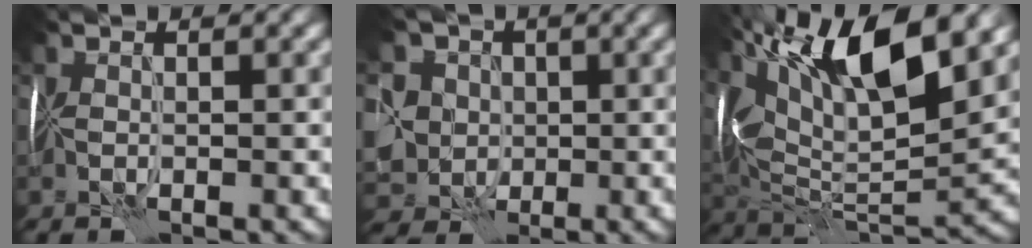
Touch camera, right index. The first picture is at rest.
{"total": 9.0, "force": [0.4, 8.2, 3.7], "torque": [-0.080, 0.020, -0.025]}
{"total": 14.4, "force": [7.5, 4.9, 11.2], "torque": [-0.197, 0.018, 0.135]}